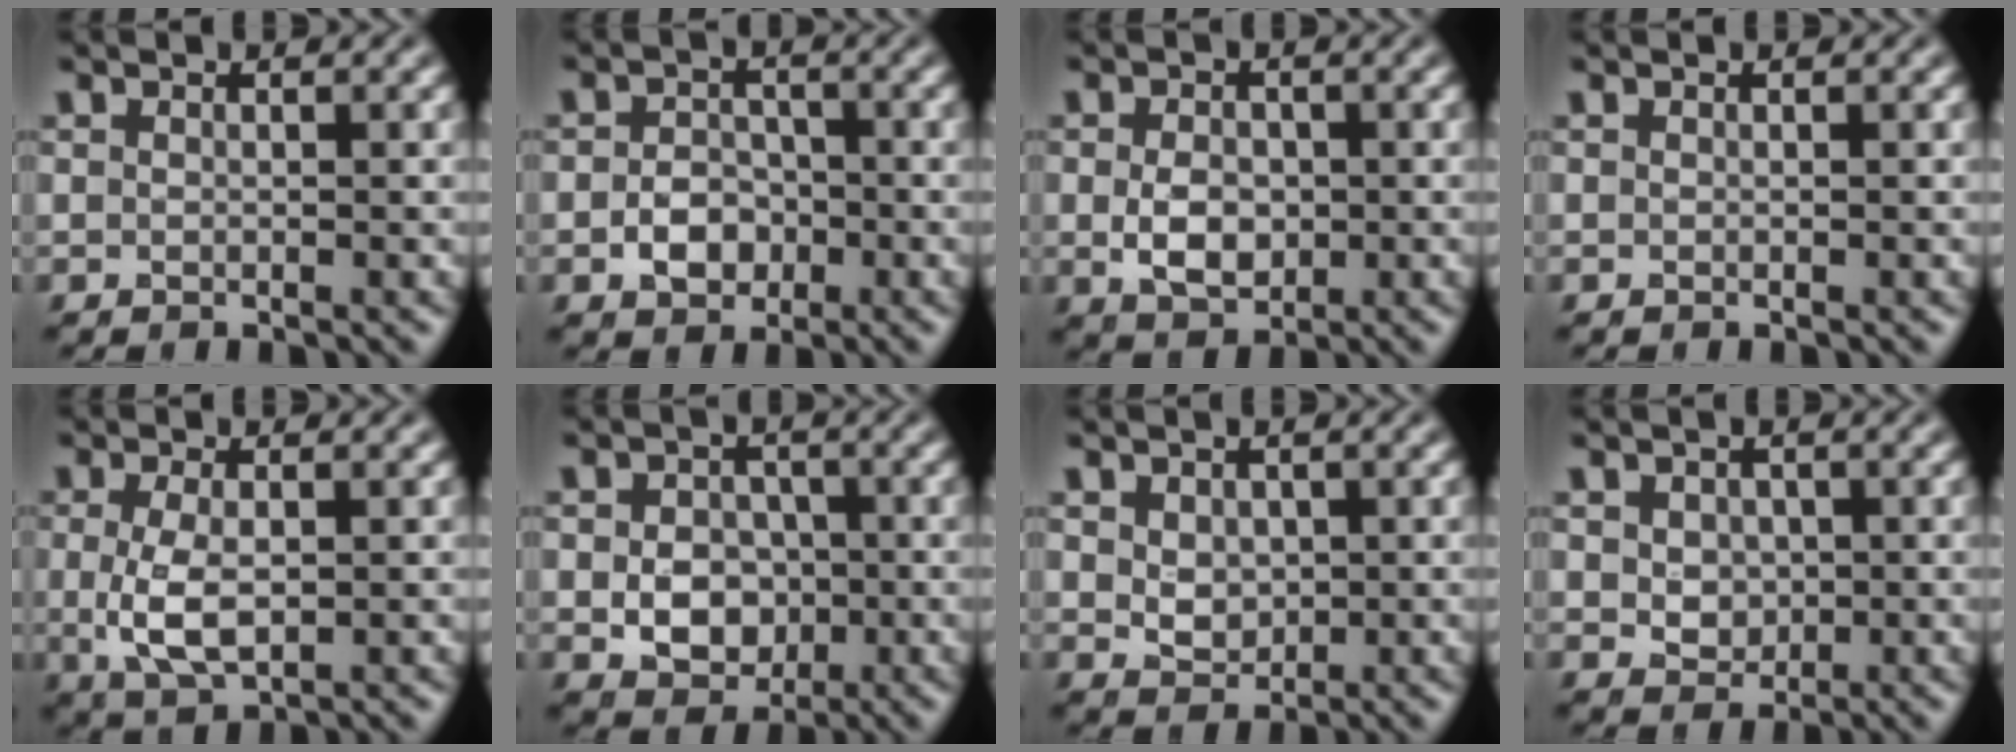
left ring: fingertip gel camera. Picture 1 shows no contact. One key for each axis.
{"total": 2.9, "fx": -1.0, "fy": 2.3, "fz": 1.6, "tx": -0.024, "ty": 0.001, "tz": -0.022}
{"total": 3.4, "fx": -0.3, "fy": 2.5, "fz": 2.4, "tx": -0.049, "ty": -0.003, "tz": -0.006}
{"total": 0.0}
{"total": 4.0, "fx": -0.2, "fy": 2.0, "fz": 3.5, "tx": -0.083, "ty": -0.005, "tz": -0.001}
{"total": 4.5, "fx": -0.7, "fy": 3.6, "fz": 2.6, "tx": -0.046, "ty": -0.004, "tz": -0.013}
{"total": 2.2, "fx": 0.5, "fy": 1.8, "fz": 1.3, "tx": -0.026, "ty": -0.004, "tz": 0.013}
{"total": 2.3, "fx": 0.3, "fy": 1.9, "fz": 1.2, "tx": -0.025, "ty": 0.001, "tz": 0.010}